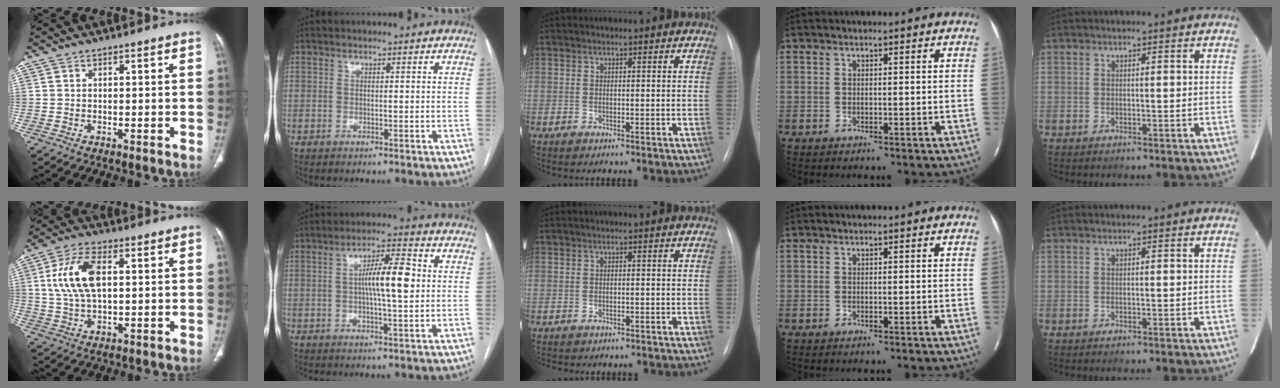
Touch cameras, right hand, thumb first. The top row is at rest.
{"thumb": {"total": 11.1, "force": [2.1, 5.7, 9.3], "torque": [-0.189, 0.007, 0.041]}, "index": {"total": 8.5, "force": [0.7, 1.4, 8.3], "torque": [-0.145, 0.014, 0.008]}, "middle": {"total": 4.8, "force": [-4.2, 1.9, 1.6], "torque": [-0.019, 0.000, -0.044]}}